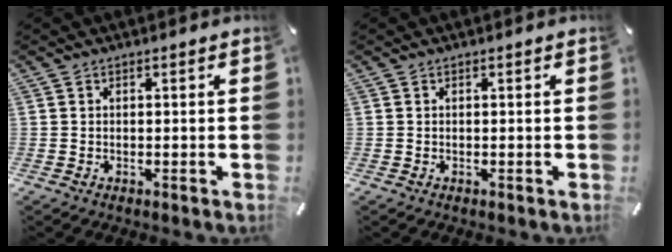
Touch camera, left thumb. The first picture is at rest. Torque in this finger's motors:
{"motor_torque": [0.02, 0.01, -0.01, 0.00, 0.00]}